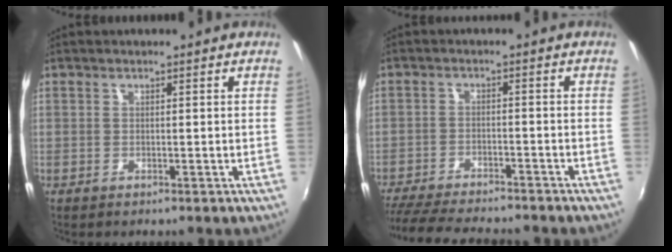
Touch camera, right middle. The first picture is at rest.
{"total": 15.1, "force": [-13.3, 2.7, 6.6], "torque": [-0.144, -0.030, -0.206]}